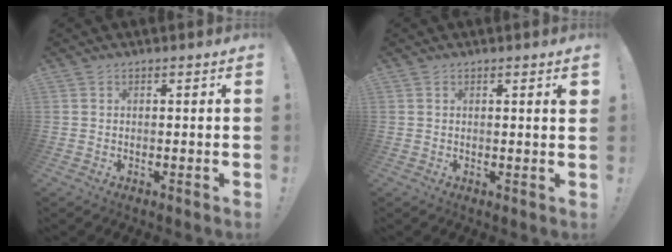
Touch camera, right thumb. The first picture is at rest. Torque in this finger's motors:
{"motor_torque": [-0.11, 0.15, 0.46, 0.07, 0.00]}